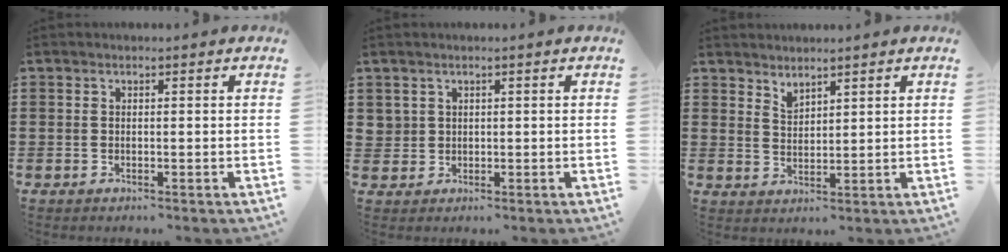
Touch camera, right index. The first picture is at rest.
{"total": 1.8, "force": [0.7, 1.6, 0.1], "torque": [-0.010, 0.008, 0.013]}
{"total": 2.2, "force": [2.1, 0.4, -0.2], "torque": [-0.001, 0.000, 0.042]}